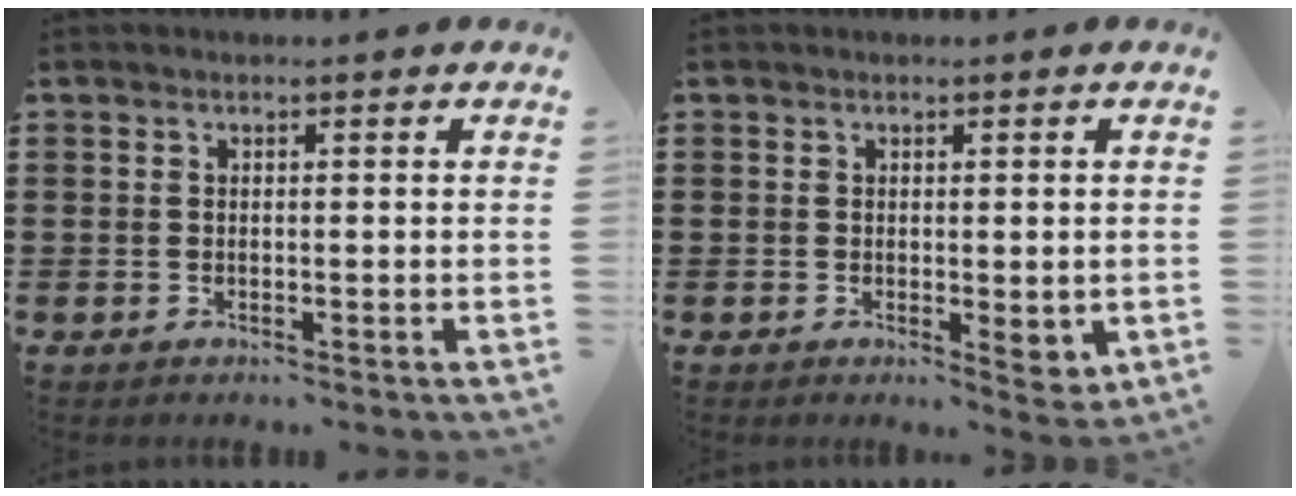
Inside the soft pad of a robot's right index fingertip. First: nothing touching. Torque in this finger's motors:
{"motor_torque": [0.87, -0.17, 0.12, 0.06]}